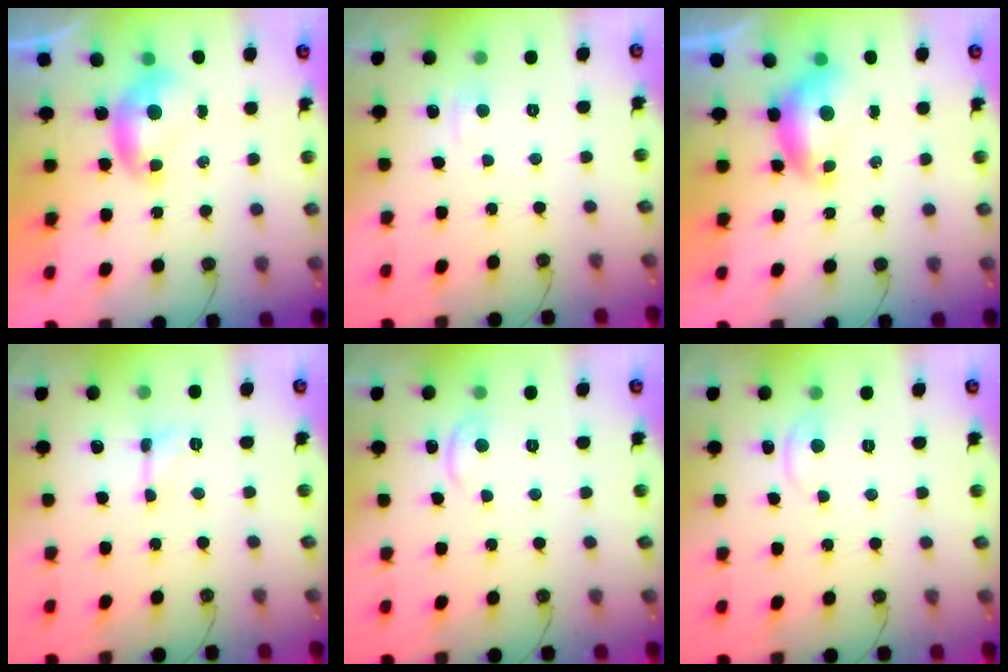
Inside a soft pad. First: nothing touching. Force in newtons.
{"total": 0.8, "press": 0.1, "slide": 0.8}
{"total": 0.0}
{"total": 1.9, "press": 1.9, "slide": 0.4}
{"total": 1.2, "press": 1.0, "slide": 0.6}
{"total": 1.3, "press": 1.2, "slide": 0.2}